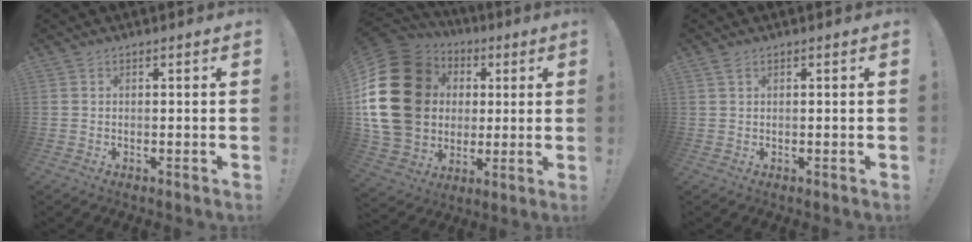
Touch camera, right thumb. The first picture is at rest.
{"total": 26.4, "force": [2.9, 21.2, 15.5], "torque": [-0.288, 0.001, 0.089]}
{"total": 1.1, "force": [0.7, 0.5, 0.8], "torque": [-0.019, 0.003, 0.013]}